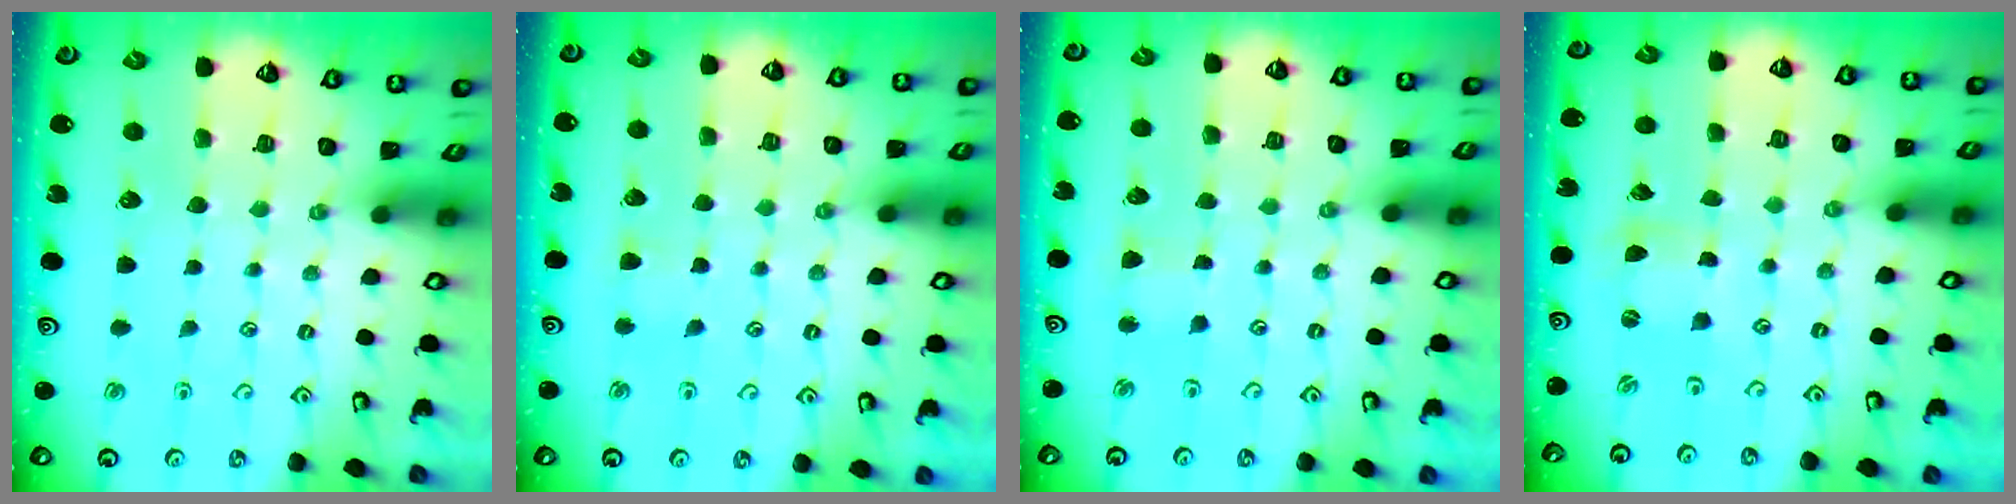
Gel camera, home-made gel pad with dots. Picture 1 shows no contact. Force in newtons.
{"total": 3.0, "press": 3.0, "slide": 0.5}
{"total": 2.5, "press": 2.5, "slide": 0.3}
{"total": 1.2, "press": 1.2, "slide": 0.3}